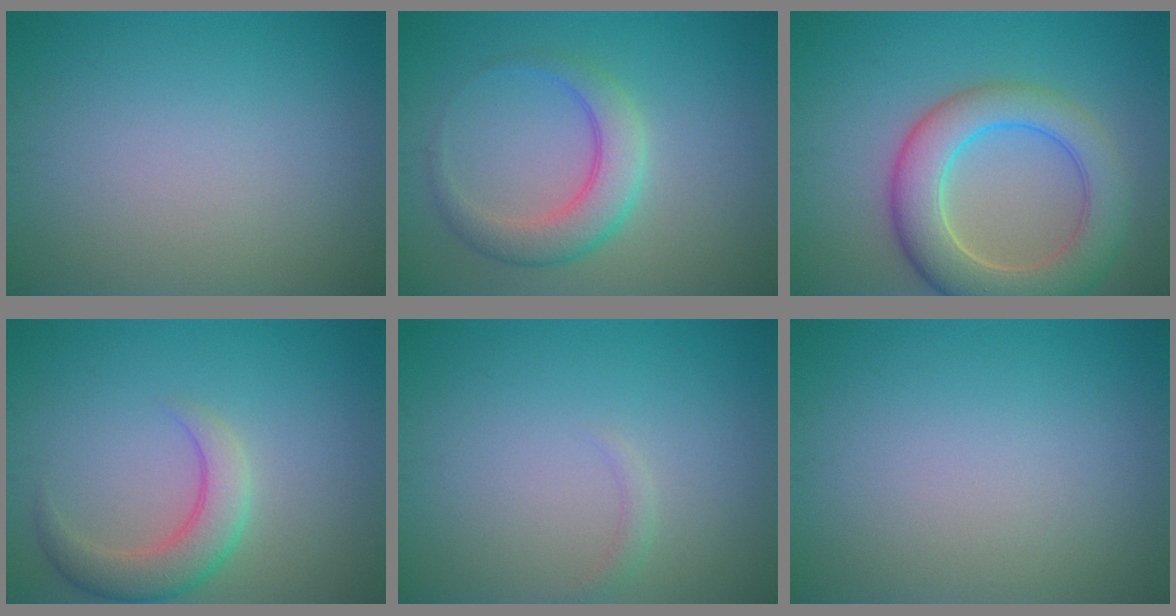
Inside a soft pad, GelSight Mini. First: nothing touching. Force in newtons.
{"total": 4.0, "press": 4.0, "slide": 0.1}
{"total": 7.6, "press": 7.6, "slide": 0.6}
{"total": 4.0, "press": 3.9, "slide": 0.3}
{"total": 0.8, "press": 0.8, "slide": 0.0}
{"total": 0.0}